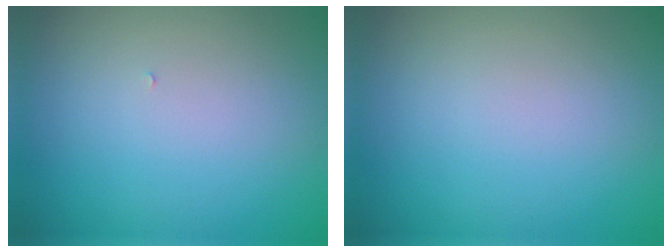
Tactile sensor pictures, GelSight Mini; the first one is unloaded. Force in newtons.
{"total": 0.0}